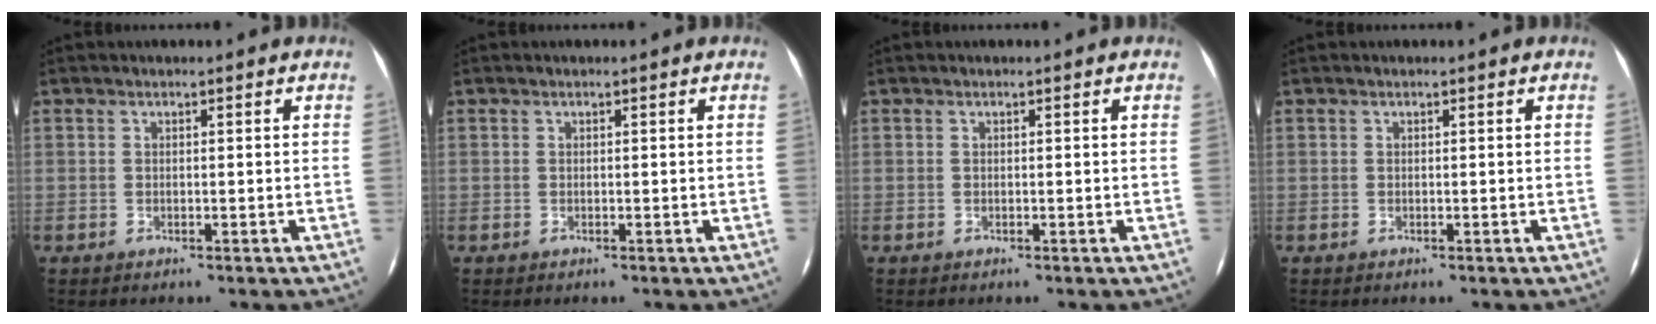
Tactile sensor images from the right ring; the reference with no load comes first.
{"total": 0.0}
{"total": 0.0}
{"total": 0.0}